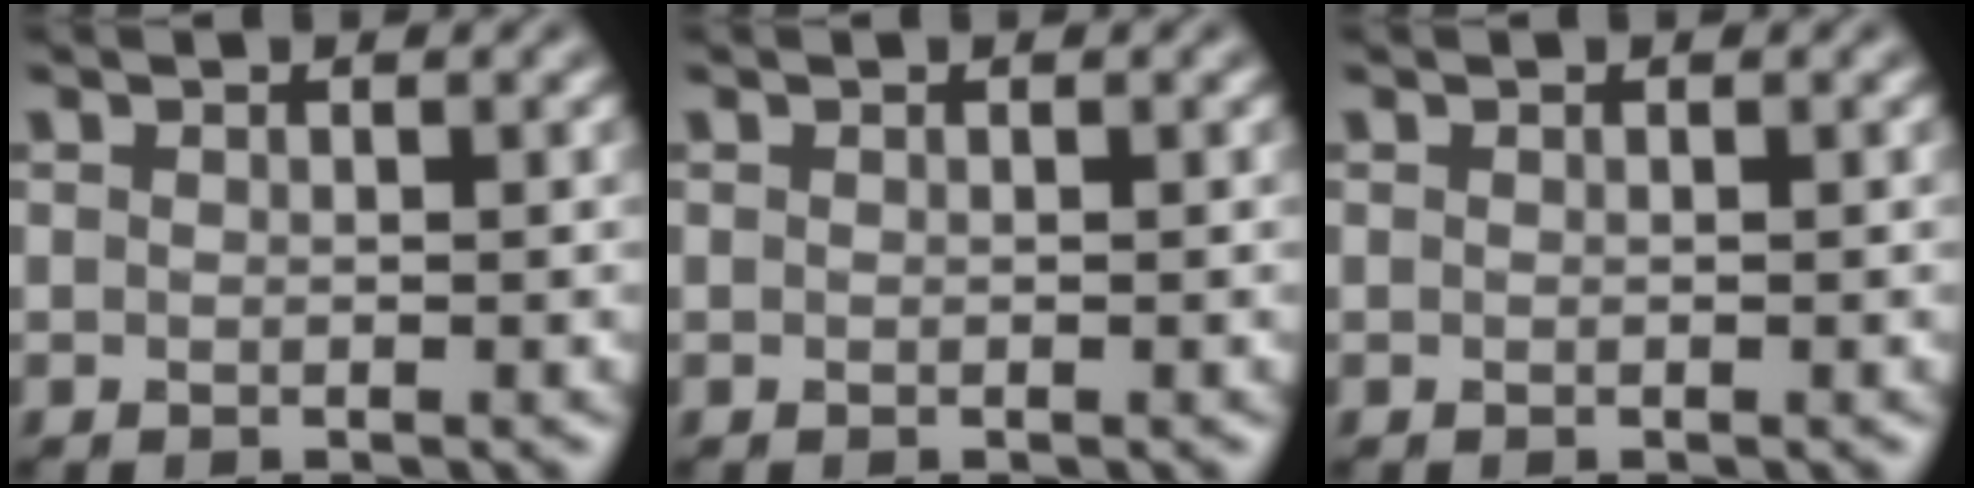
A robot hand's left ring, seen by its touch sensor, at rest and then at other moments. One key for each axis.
{"total": 0.0}
{"total": 0.0}